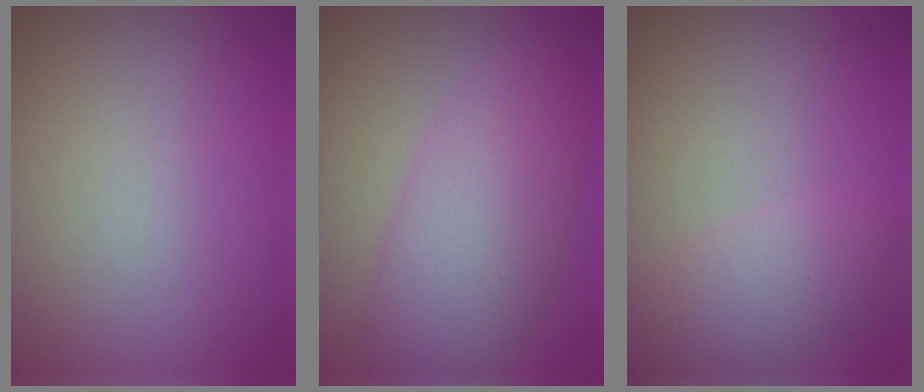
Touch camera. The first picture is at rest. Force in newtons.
{"total": 7.5, "press": 7.5, "slide": 0.2}
{"total": 4.2, "press": 4.2, "slide": 0.2}